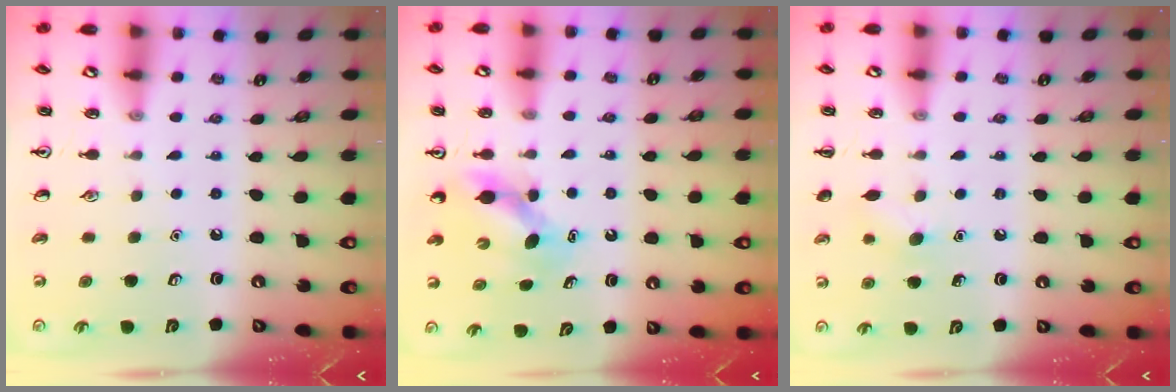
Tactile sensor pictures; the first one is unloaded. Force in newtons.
{"total": 4.6, "press": 4.6, "slide": 0.4}
{"total": 5.9, "press": 5.8, "slide": 1.4}